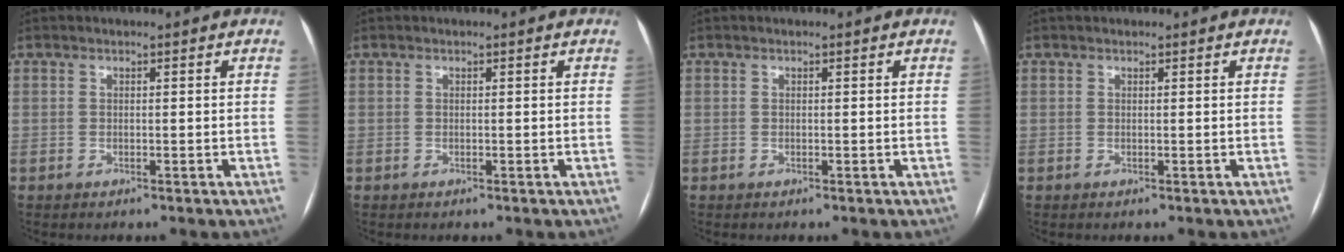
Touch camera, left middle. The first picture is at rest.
{"total": 0.0}
{"total": 0.0}
{"total": 0.7, "force": [0.6, 0.3, 0.1], "torque": [-0.008, 0.015, 0.012]}